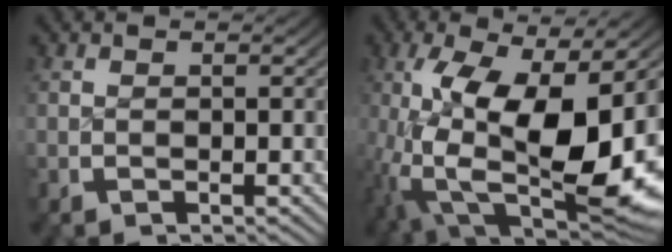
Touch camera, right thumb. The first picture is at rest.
{"total": 19.6, "force": [-2.6, 11.4, 15.8], "torque": [-0.312, -0.065, 0.002]}